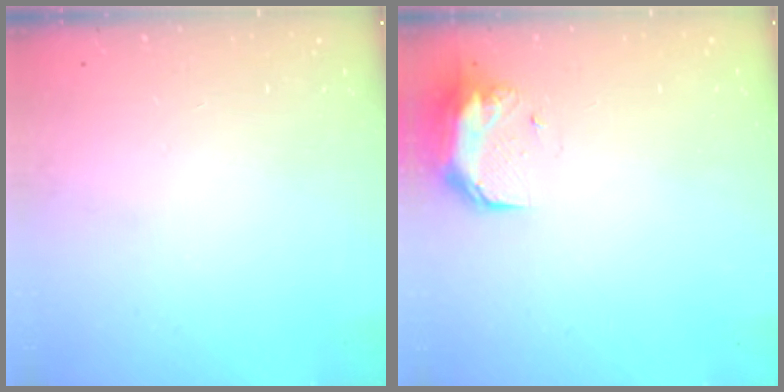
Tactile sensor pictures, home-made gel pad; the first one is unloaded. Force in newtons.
{"total": 9.1, "press": 9.0, "slide": 1.5}